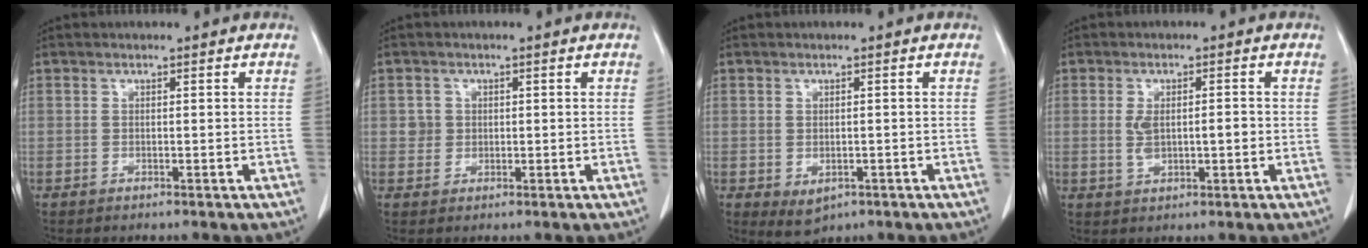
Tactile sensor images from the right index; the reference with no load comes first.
{"total": 2.0, "force": [0.3, 2.0, 0.2], "torque": [0.003, 0.003, 0.002]}
{"total": 3.0, "force": [-1.1, 2.1, 1.9], "torque": [-0.030, -0.005, -0.002]}
{"total": 4.3, "force": [-0.2, 1.9, 3.8], "torque": [-0.077, 0.009, 0.004]}